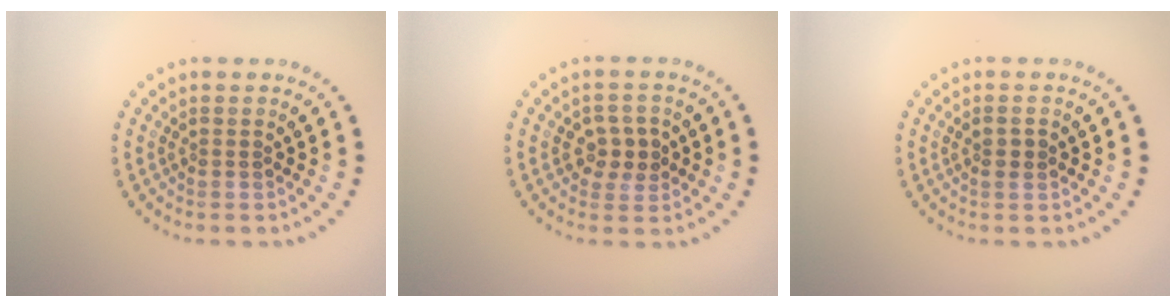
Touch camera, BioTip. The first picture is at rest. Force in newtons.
{"total": 2.6, "press": 2.5, "slide": 0.5}
{"total": 1.2, "press": 1.2, "slide": 0.2}